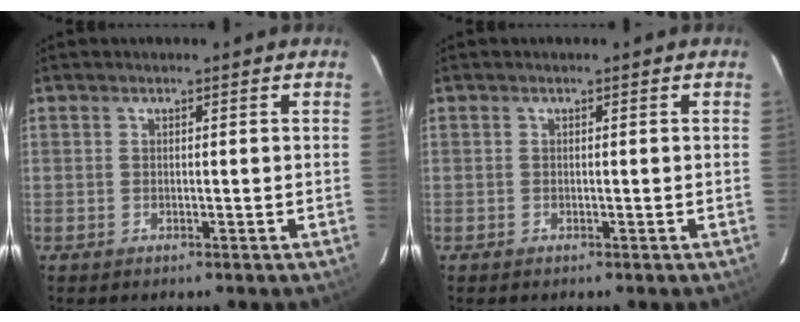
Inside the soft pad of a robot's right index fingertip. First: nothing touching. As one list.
[{"total": 0.0}]